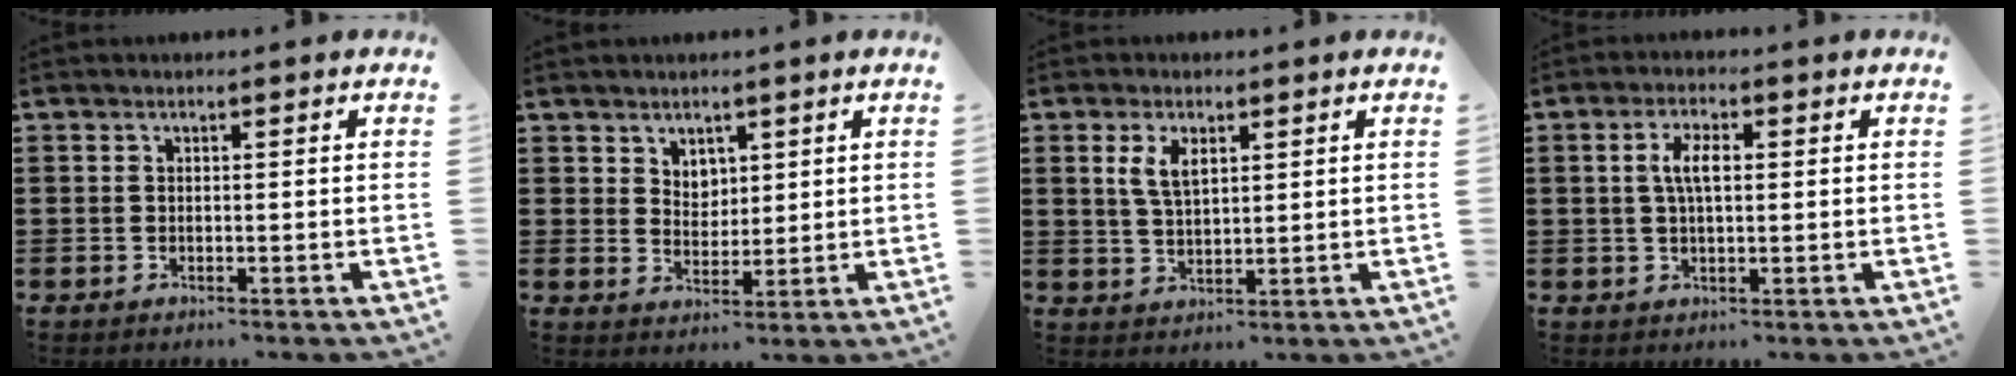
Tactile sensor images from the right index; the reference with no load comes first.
{"total": 3.4, "force": [2.5, 2.3, 0.4], "torque": [-0.017, 0.004, 0.047]}
{"total": 4.1, "force": [1.6, 1.9, 3.2], "torque": [-0.070, 0.006, 0.028]}
{"total": 4.1, "force": [0.6, 1.6, 3.7], "torque": [-0.076, 0.009, 0.007]}